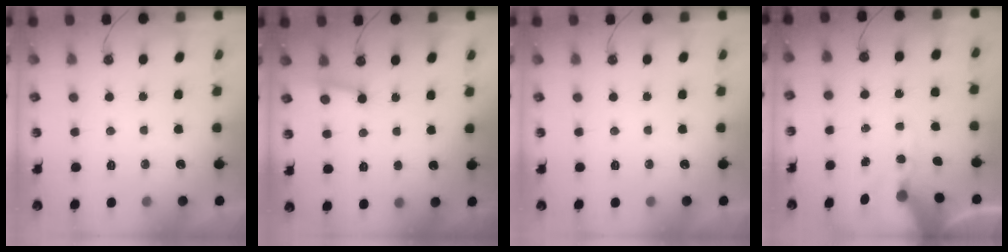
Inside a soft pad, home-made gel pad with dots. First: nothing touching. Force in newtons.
{"total": 3.7, "press": 3.7, "slide": 0.4}
{"total": 0.0}
{"total": 10.2, "press": 10.1, "slide": 1.5}